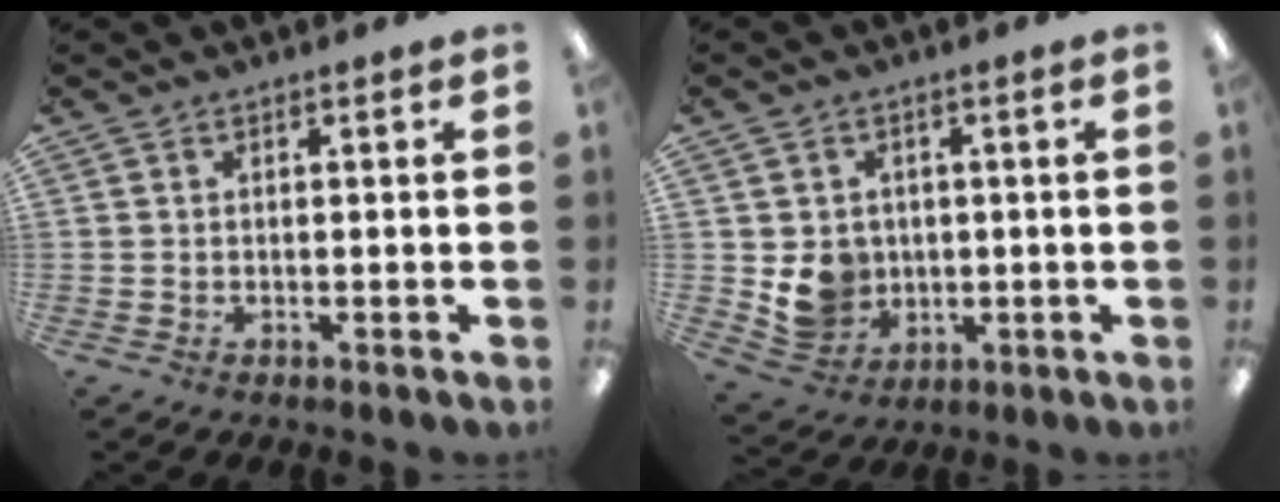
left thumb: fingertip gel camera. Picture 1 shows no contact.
{"total": 7.5, "force": [0.3, 7.1, 2.2], "torque": [-0.039, 0.000, 0.015]}